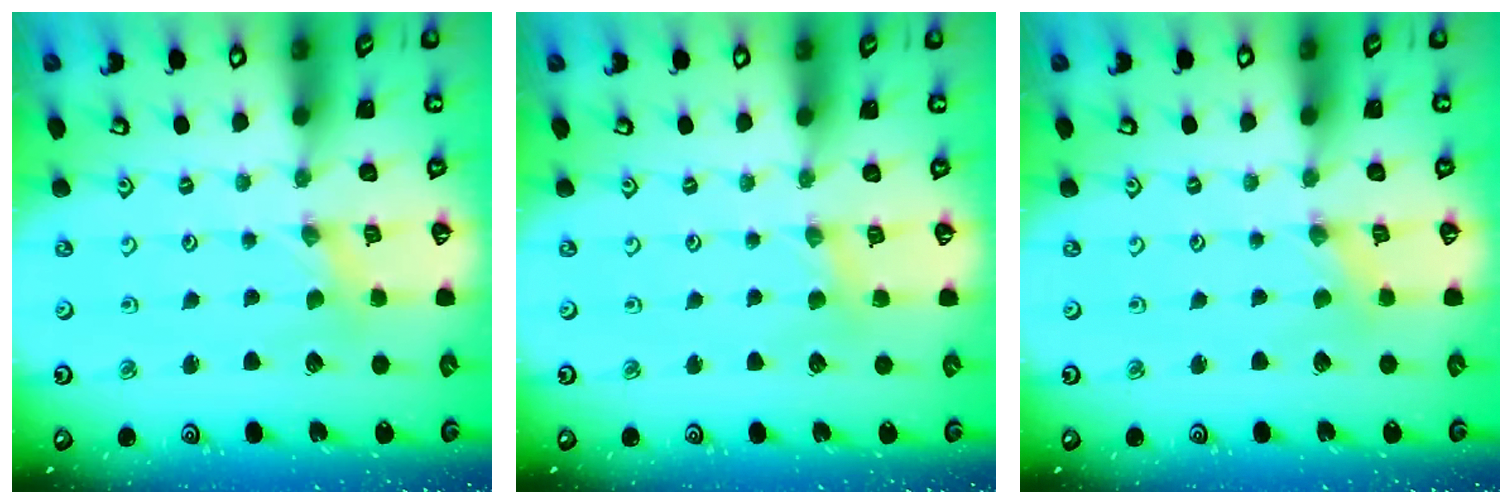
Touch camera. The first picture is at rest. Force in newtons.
{"total": 2.5, "press": 2.5, "slide": 0.4}
{"total": 0.0}